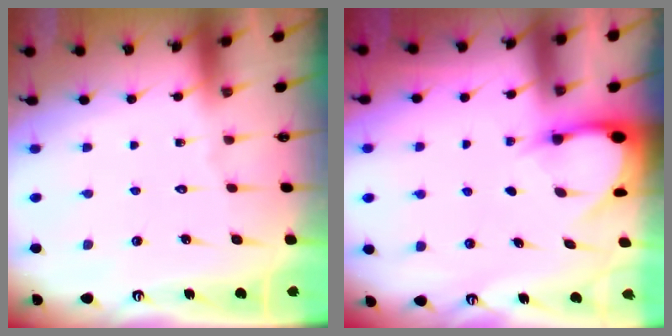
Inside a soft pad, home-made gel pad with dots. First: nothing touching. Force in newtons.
{"total": 3.2, "press": 3.2, "slide": 0.2}